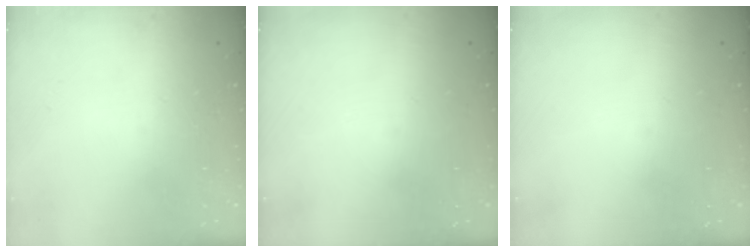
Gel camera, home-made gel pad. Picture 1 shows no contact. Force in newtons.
{"total": 0.0}
{"total": 0.0}